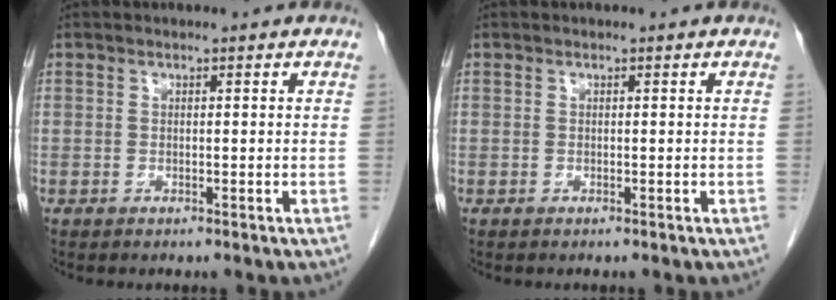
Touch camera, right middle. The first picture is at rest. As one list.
[{"total": 0.0}]